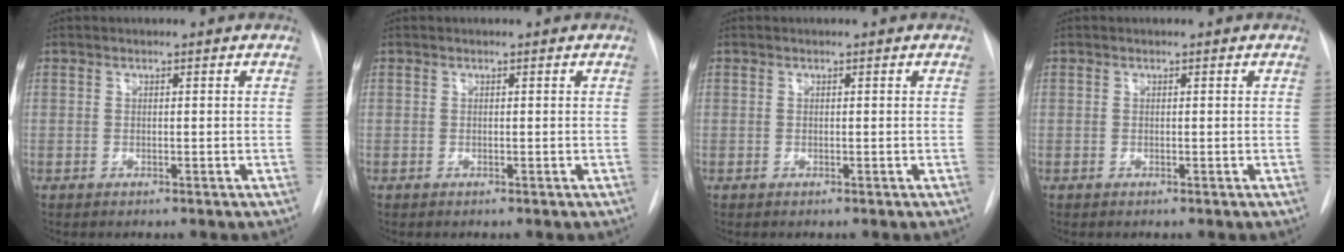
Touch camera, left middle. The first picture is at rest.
{"total": 0.0}
{"total": 0.0}
{"total": 0.0}